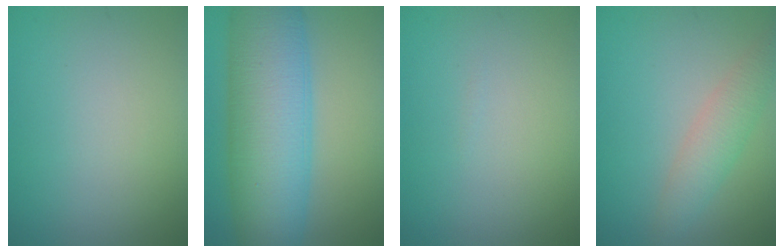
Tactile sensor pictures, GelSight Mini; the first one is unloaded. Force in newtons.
{"total": 12.6, "press": 12.6, "slide": 0.2}
{"total": 0.0}
{"total": 2.9, "press": 2.9, "slide": 0.1}